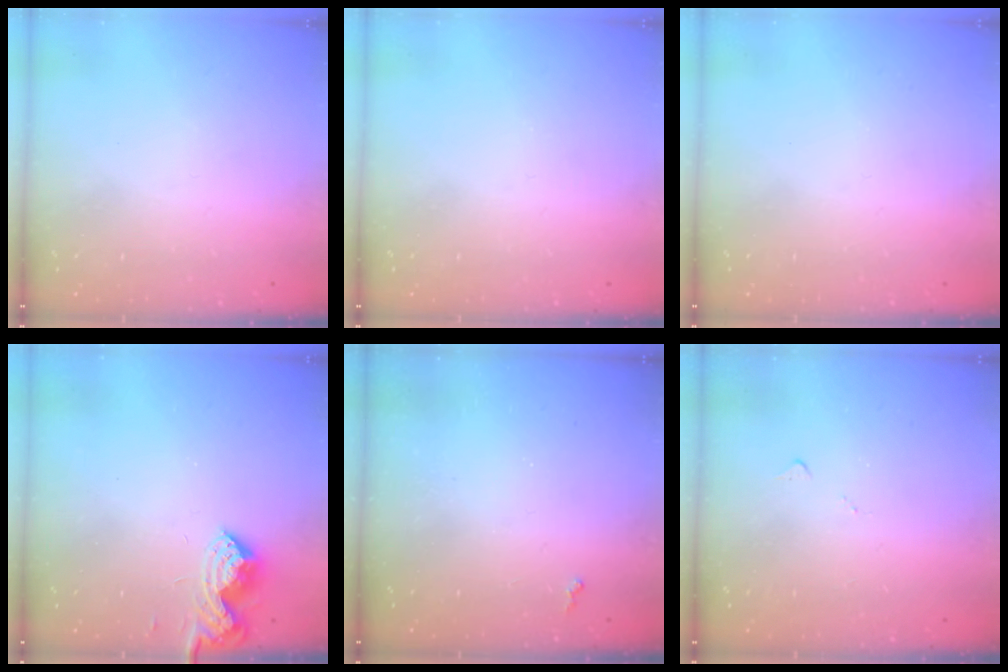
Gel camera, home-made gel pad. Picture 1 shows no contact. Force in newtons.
{"total": 0.0}
{"total": 0.0}
{"total": 9.3, "press": 9.3, "slide": 0.2}
{"total": 2.3, "press": 2.3, "slide": 0.5}
{"total": 4.7, "press": 4.6, "slide": 0.7}